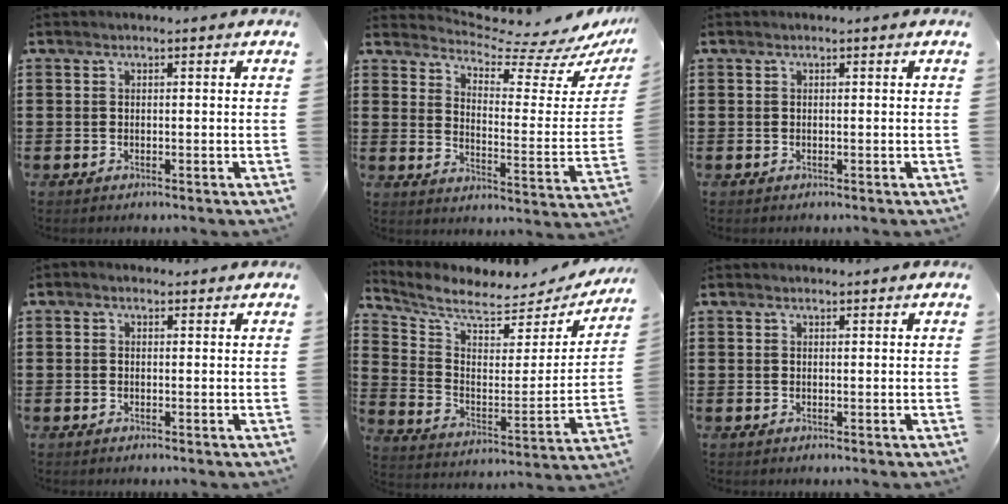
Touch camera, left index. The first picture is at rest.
{"total": 6.2, "force": [5.8, 0.3, 2.3], "torque": [-0.060, -0.056, 0.095]}
{"total": 0.0}
{"total": 0.7, "force": [0.1, 0.6, 0.2], "torque": [-0.005, 0.006, 0.001]}
{"total": 6.1, "force": [5.4, 1.4, 2.4], "torque": [-0.077, -0.045, 0.090]}
{"total": 0.7, "force": [0.6, 0.2, 0.1], "torque": [-0.004, 0.001, 0.013]}